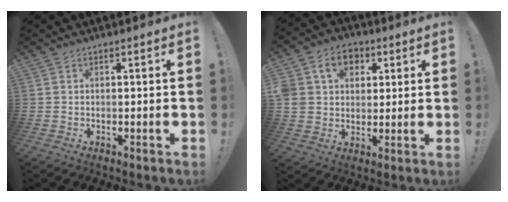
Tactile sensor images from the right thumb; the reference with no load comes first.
{"total": 12.5, "force": [4.7, 10.0, 6.0], "torque": [-0.097, -0.008, 0.093]}